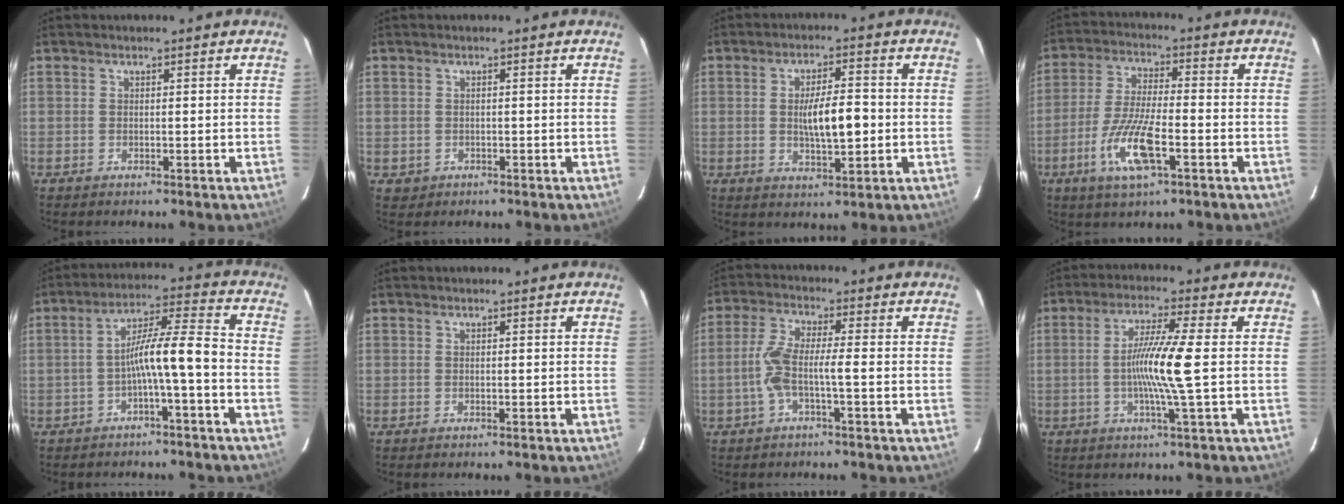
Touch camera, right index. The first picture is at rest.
{"total": 1.5, "force": [-0.3, 1.5, 0.1], "torque": [-0.004, 0.003, 0.002]}
{"total": 7.5, "force": [-0.4, 1.9, 7.2], "torque": [-0.128, 0.003, -0.003]}
{"total": 10.4, "force": [-4.2, 2.0, 9.2], "torque": [-0.188, -0.011, -0.078]}
{"total": 8.0, "force": [-2.3, 0.0, 7.7], "torque": [-0.128, 0.030, -0.039]}
{"total": 0.0}
{"total": 5.8, "force": [-1.4, 0.4, 5.6], "torque": [-0.122, 0.014, -0.030]}
{"total": 8.6, "force": [-0.6, -1.2, 8.5], "torque": [-0.163, -0.007, -0.015]}